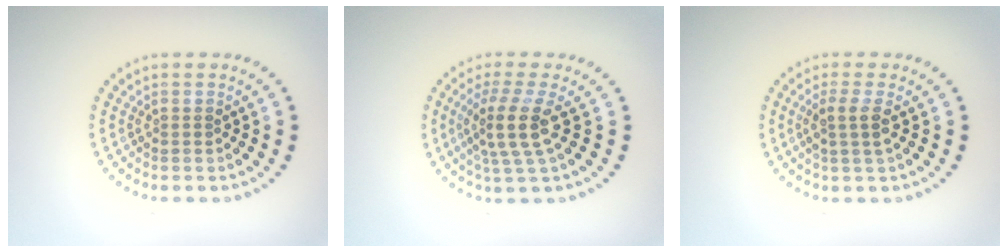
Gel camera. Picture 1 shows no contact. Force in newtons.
{"total": 3.7, "press": 2.9, "slide": 2.3}
{"total": 2.1, "press": 1.7, "slide": 1.1}